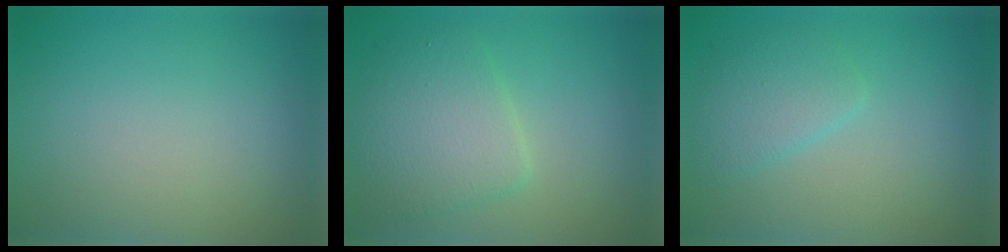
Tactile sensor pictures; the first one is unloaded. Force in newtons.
{"total": 4.7, "press": 4.7, "slide": 0.2}
{"total": 2.7, "press": 2.7, "slide": 0.1}